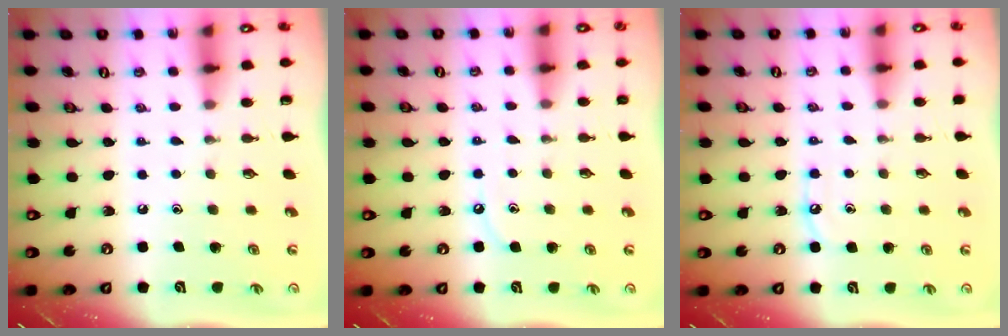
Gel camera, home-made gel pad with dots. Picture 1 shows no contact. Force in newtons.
{"total": 5.2, "press": 5.1, "slide": 0.7}
{"total": 5.0, "press": 4.9, "slide": 0.6}